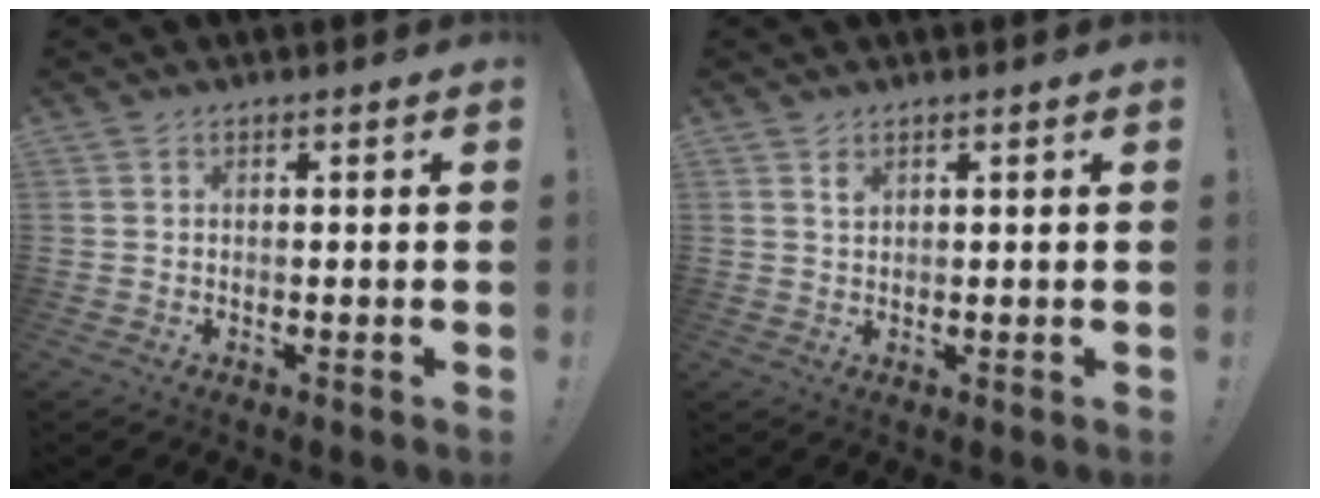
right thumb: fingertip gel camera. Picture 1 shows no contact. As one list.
[{"total": 1.4, "force": [1.0, 0.8, 0.6], "torque": [0.002, -0.007, 0.017]}]